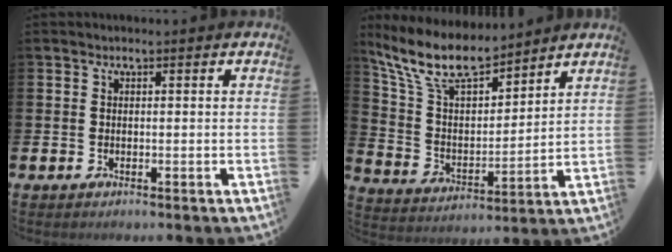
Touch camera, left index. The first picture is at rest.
{"total": 10.4, "force": [9.0, 3.0, 4.3], "torque": [-0.125, -0.047, 0.161]}